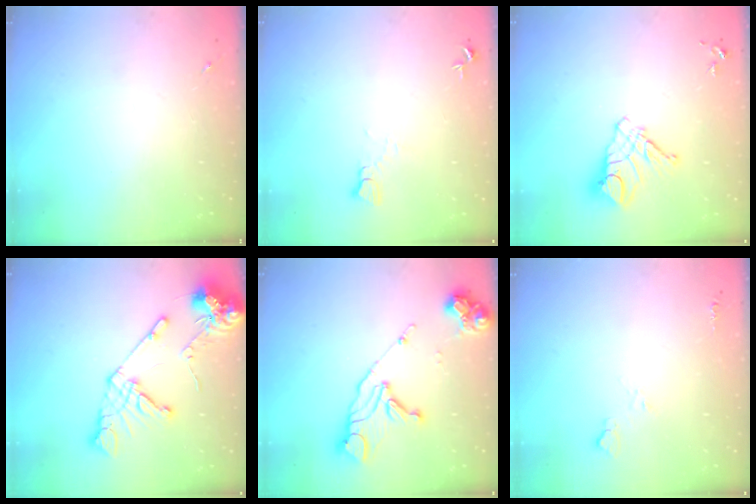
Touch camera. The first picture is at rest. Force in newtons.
{"total": 3.7, "press": 3.7, "slide": 0.3}
{"total": 11.6, "press": 11.5, "slide": 1.1}
{"total": 15.5, "press": 15.3, "slide": 2.3}
{"total": 14.7, "press": 14.6, "slide": 1.7}
{"total": 5.0, "press": 5.0, "slide": 0.6}